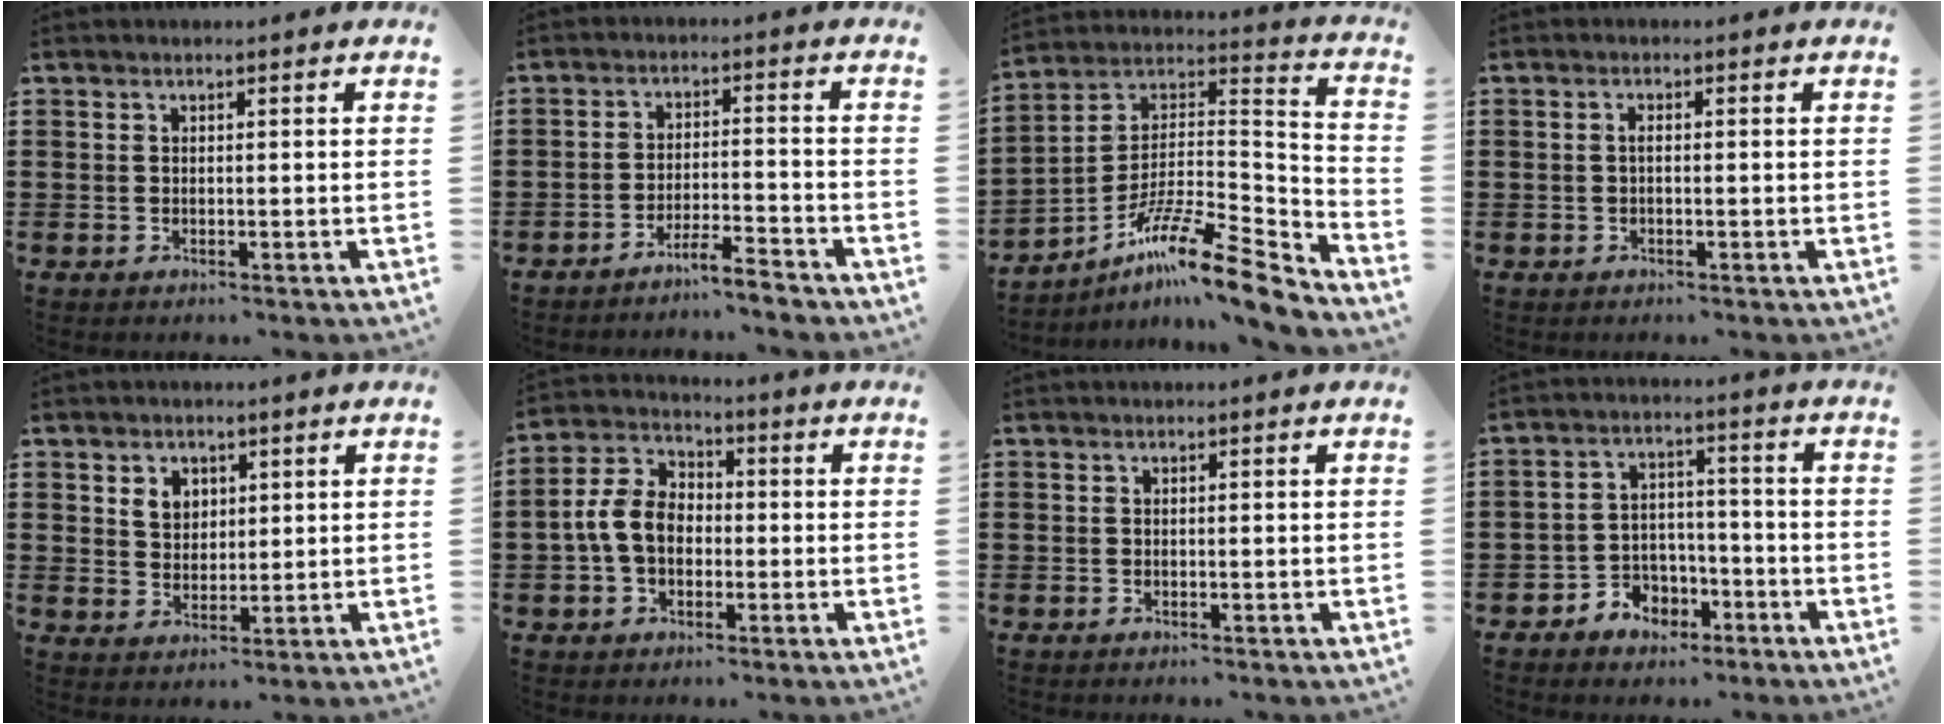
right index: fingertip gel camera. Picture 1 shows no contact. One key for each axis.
{"total": 4.5, "fx": -4.3, "fy": -0.4, "fz": 1.2, "tx": -0.022, "ty": -0.002, "tz": -0.086}
{"total": 12.3, "fx": -9.5, "fy": 1.3, "fz": 7.8, "tx": -0.133, "ty": 0.013, "tz": -0.182}
{"total": 1.0, "fx": -0.2, "fy": 0.3, "fz": 0.9, "tx": -0.018, "ty": -0.002, "tz": -0.004}
{"total": 3.6, "fx": 1.8, "fy": 2.8, "fz": 1.3, "tx": -0.035, "ty": 0.011, "tz": 0.032}
{"total": 7.6, "fx": -1.0, "fy": 5.5, "fz": 5.2, "tx": -0.128, "ty": 0.007, "tz": -0.023}
{"total": 0.0}
{"total": 4.2, "fx": -2.7, "fy": 3.2, "fz": 0.8, "tx": -0.024, "ty": 0.012, "tz": -0.054}